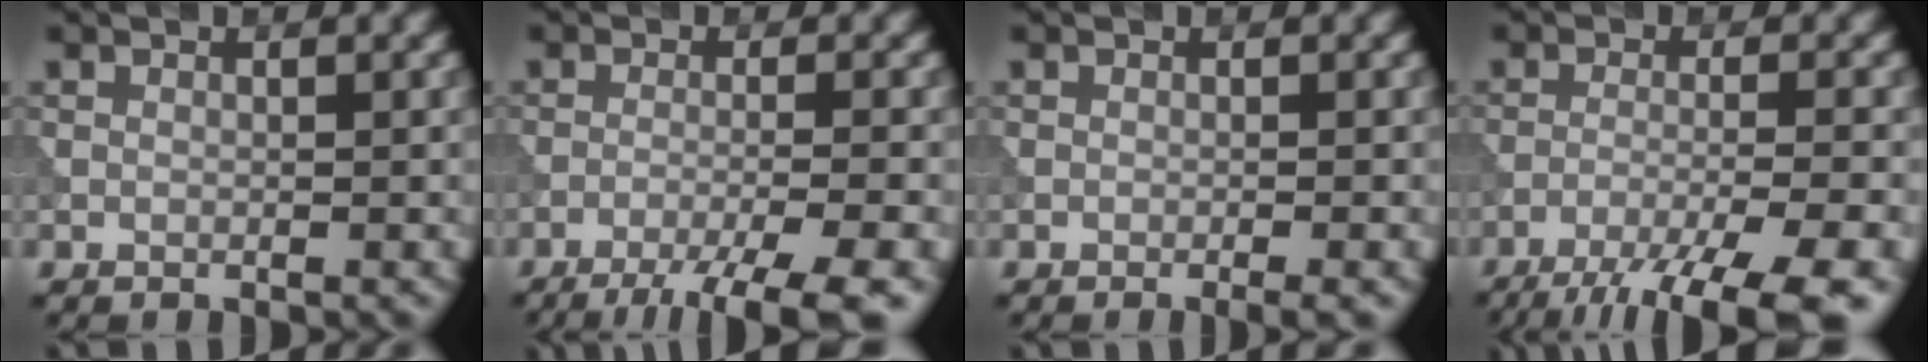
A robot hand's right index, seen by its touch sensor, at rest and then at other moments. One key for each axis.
{"total": 7.6, "fx": -5.4, "fy": 1.3, "fz": 5.1, "tx": -0.075, "ty": -0.017, "tz": -0.082}
{"total": 1.4, "fx": -0.6, "fy": 0.2, "fz": 1.3, "tx": -0.012, "ty": -0.002, "tz": -0.010}
{"total": 10.7, "fx": -8.2, "fy": 1.8, "fz": 6.6, "tx": -0.110, "ty": -0.025, "tz": -0.118}